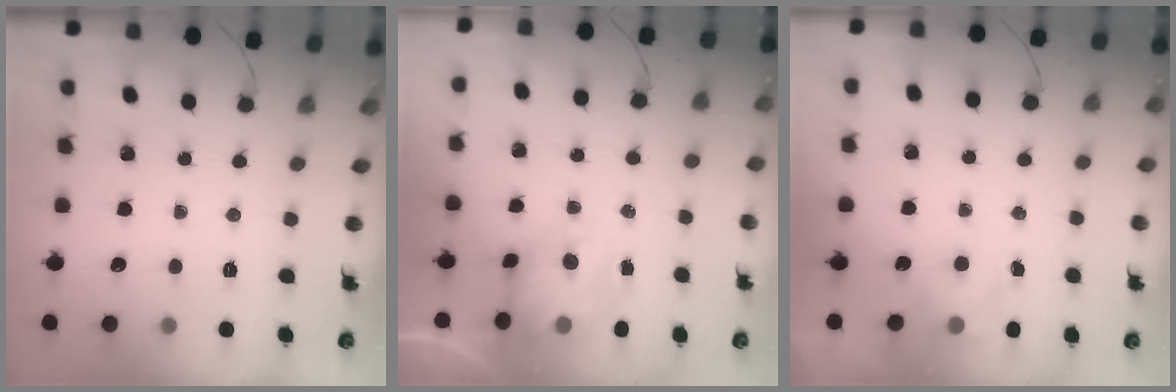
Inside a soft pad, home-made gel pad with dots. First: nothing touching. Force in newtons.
{"total": 6.9, "press": 6.8, "slide": 1.1}
{"total": 3.7, "press": 3.5, "slide": 1.2}